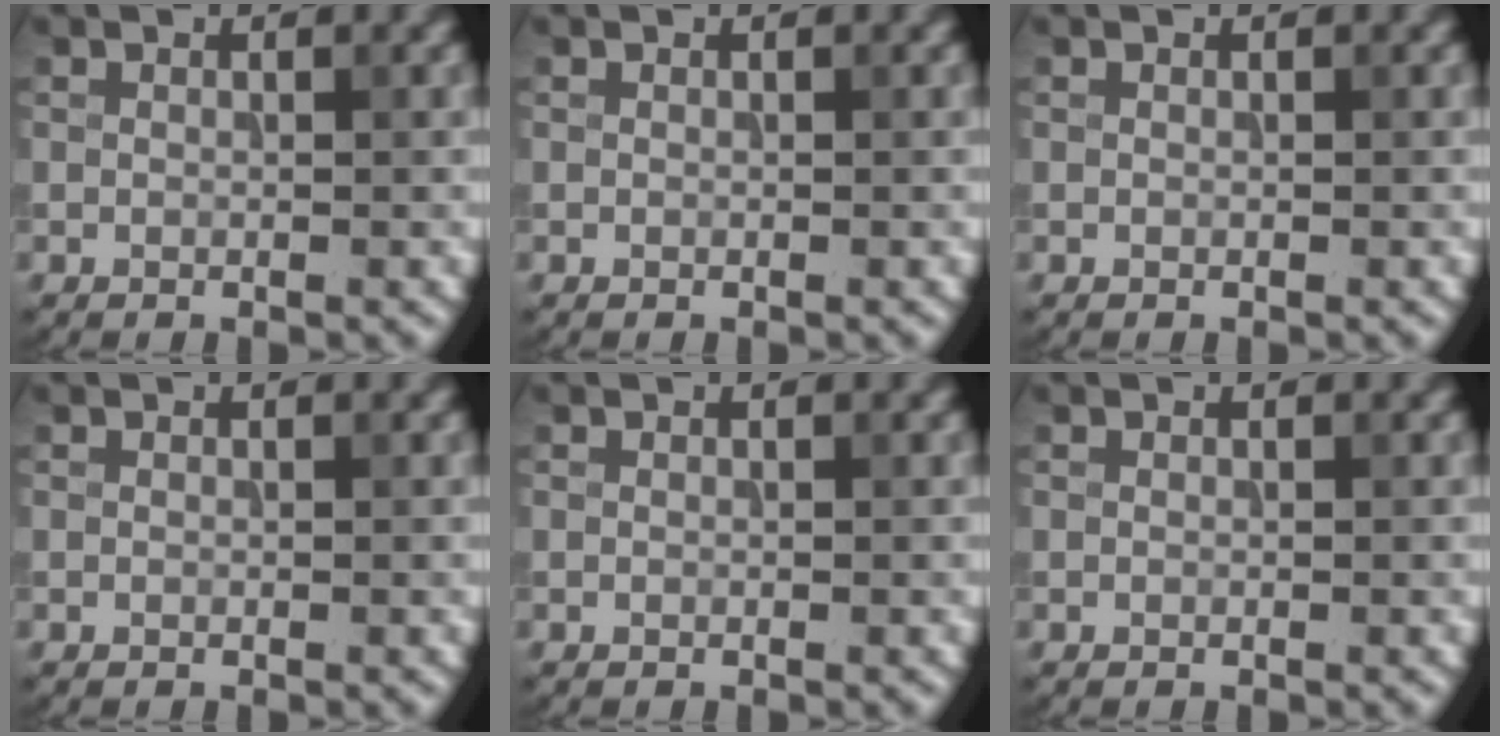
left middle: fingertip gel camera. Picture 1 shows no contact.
{"total": 0.0}
{"total": 0.0}
{"total": 0.0}
{"total": 0.0}
{"total": 0.0}